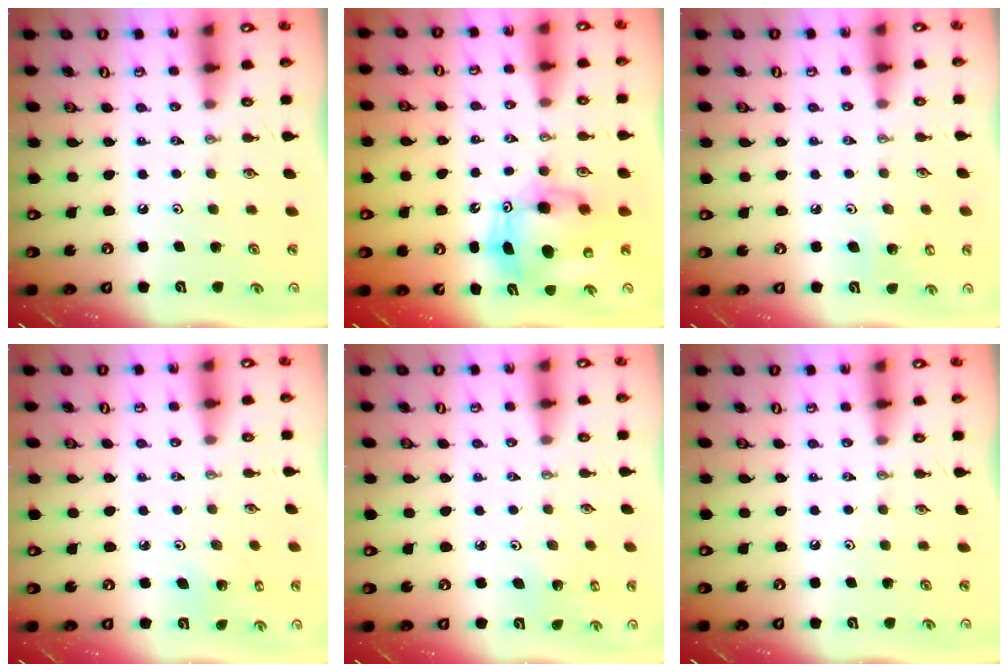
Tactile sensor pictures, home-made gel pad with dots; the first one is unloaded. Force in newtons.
{"total": 11.5, "press": 11.2, "slide": 2.5}
{"total": 6.5, "press": 6.2, "slide": 1.9}
{"total": 1.7, "press": 1.6, "slide": 0.2}
{"total": 1.8, "press": 1.8, "slide": 0.1}
{"total": 0.0}